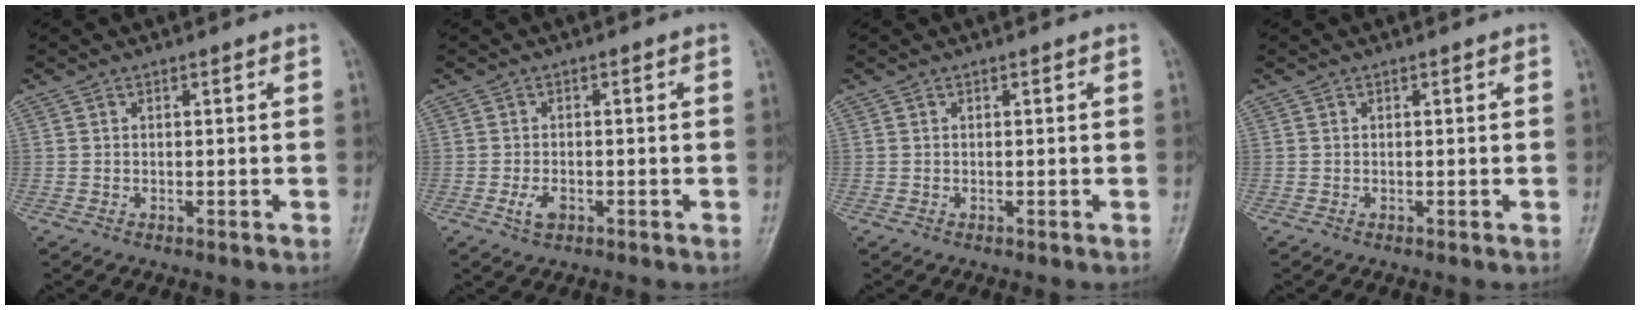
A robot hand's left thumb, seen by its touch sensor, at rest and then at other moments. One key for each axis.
{"total": 2.7, "fx": -1.0, "fy": 1.6, "fz": 1.9, "tx": -0.037, "ty": 0.000, "tz": -0.018}
{"total": 0.0}
{"total": 0.0}